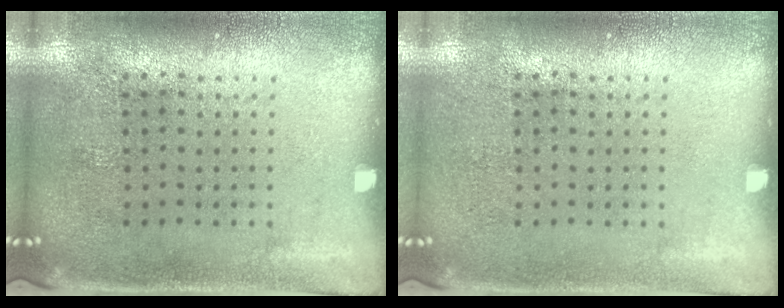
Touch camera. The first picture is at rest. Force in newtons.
{"total": 0.0}